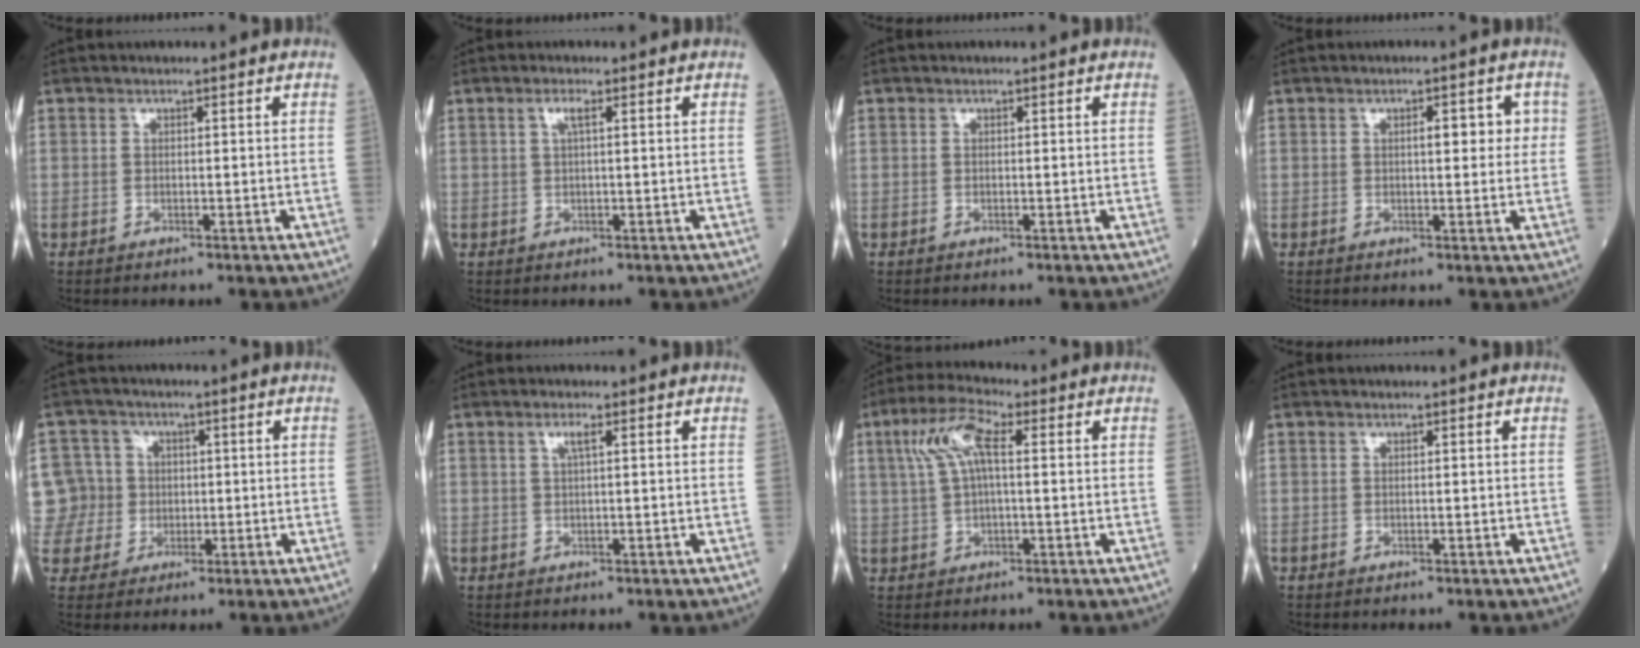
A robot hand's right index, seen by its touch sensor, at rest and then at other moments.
{"total": 1.6, "force": [0.5, 0.0, 1.5], "torque": [-0.034, 0.005, 0.010]}
{"total": 0.0}
{"total": 3.7, "force": [0.8, 1.6, 3.3], "torque": [-0.039, 0.011, 0.009]}
{"total": 9.0, "force": [0.6, 8.9, 1.1], "torque": [-0.039, 0.038, 0.025]}
{"total": 1.5, "force": [0.5, -0.1, 1.4], "torque": [-0.030, 0.003, 0.009]}
{"total": 7.2, "force": [2.0, 1.9, 6.7], "torque": [-0.147, 0.029, 0.038]}
{"total": 0.0}